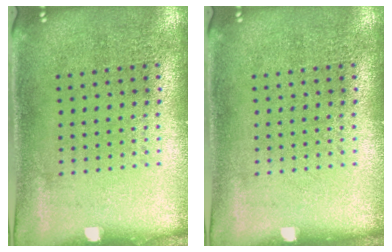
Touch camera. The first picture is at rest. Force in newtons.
{"total": 0.0}